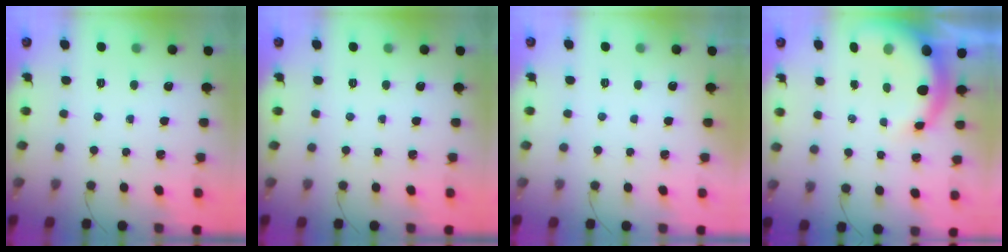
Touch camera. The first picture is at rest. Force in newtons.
{"total": 0.0}
{"total": 2.9, "press": 2.9, "slide": 0.1}
{"total": 8.2, "press": 8.1, "slide": 1.4}